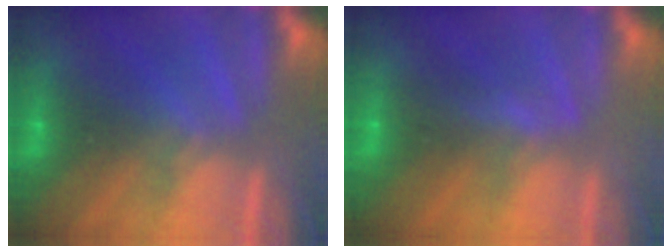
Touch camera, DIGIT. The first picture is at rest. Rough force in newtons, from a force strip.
{"total": 3.5}